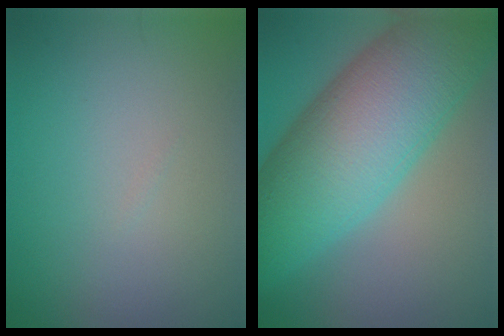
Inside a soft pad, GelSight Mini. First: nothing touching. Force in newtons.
{"total": 12.9, "press": 12.9, "slide": 0.1}